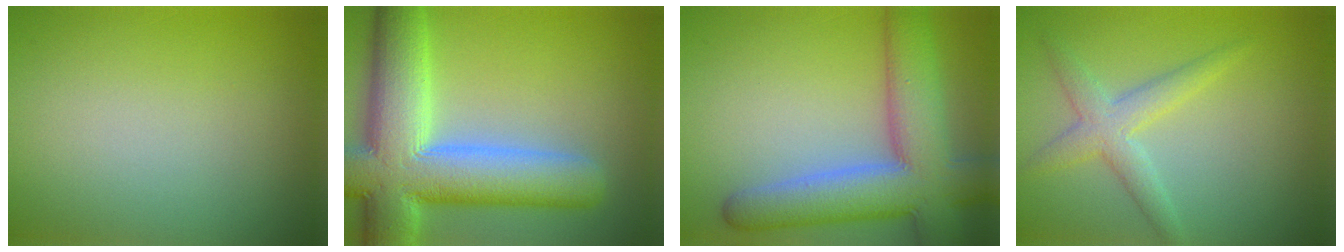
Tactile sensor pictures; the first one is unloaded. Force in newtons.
{"total": 12.6, "press": 12.6, "slide": 1.2}
{"total": 9.7, "press": 9.7, "slide": 0.6}
{"total": 3.0, "press": 3.0, "slide": 0.1}